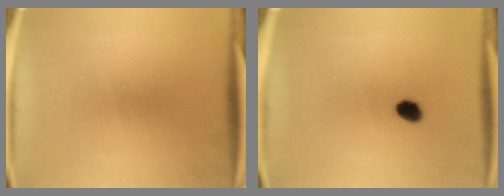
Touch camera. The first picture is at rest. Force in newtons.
{"total": 2.7}